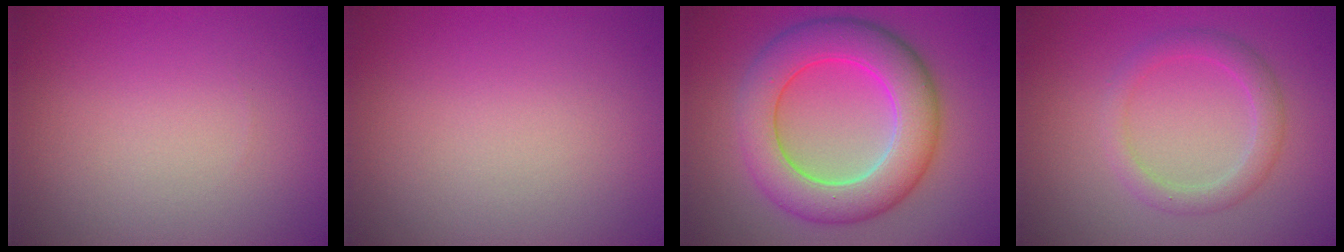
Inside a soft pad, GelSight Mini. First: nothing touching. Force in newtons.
{"total": 0.0}
{"total": 8.5, "press": 8.4, "slide": 0.6}
{"total": 2.5, "press": 2.5, "slide": 0.1}